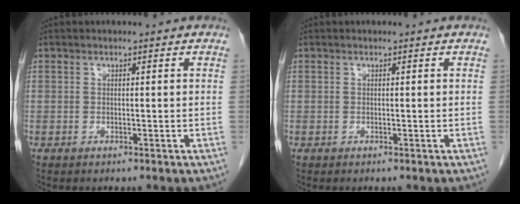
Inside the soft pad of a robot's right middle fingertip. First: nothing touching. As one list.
[{"total": 0.0}]